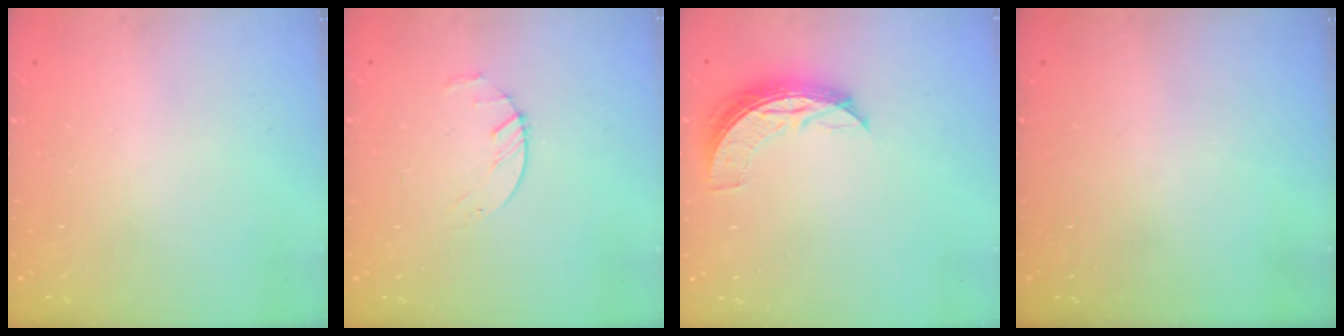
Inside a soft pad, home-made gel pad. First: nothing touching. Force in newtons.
{"total": 2.2, "press": 2.2, "slide": 0.3}
{"total": 7.7, "press": 7.7, "slide": 0.4}
{"total": 0.0}